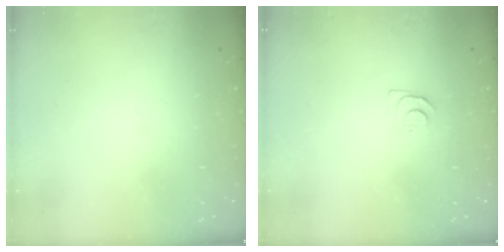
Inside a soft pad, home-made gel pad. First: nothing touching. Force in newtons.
{"total": 4.0, "press": 4.0, "slide": 0.6}